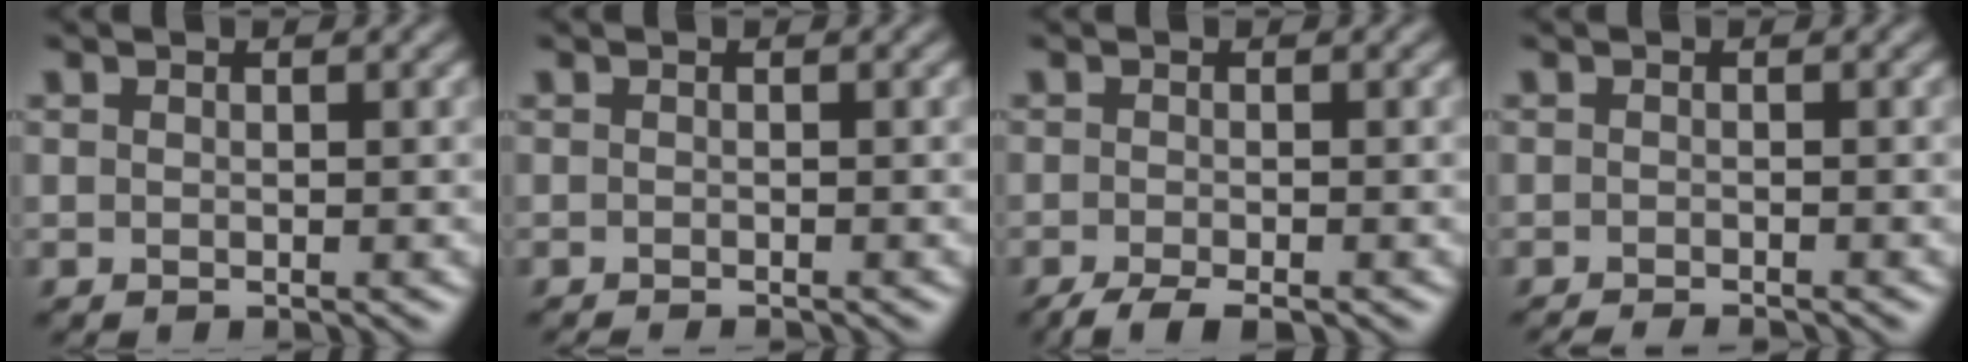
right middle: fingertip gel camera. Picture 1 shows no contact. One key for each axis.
{"total": 1.3, "fx": -1.2, "fy": 0.2, "fz": 0.5, "tx": 0.004, "ty": -0.003, "tz": -0.017}
{"total": 3.3, "fx": -2.5, "fy": 0.7, "fz": 2.0, "tx": -0.036, "ty": -0.007, "tz": -0.047}
{"total": 2.2, "fx": -1.9, "fy": 0.3, "fz": 1.0, "tx": -0.007, "ty": -0.004, "tz": -0.032}